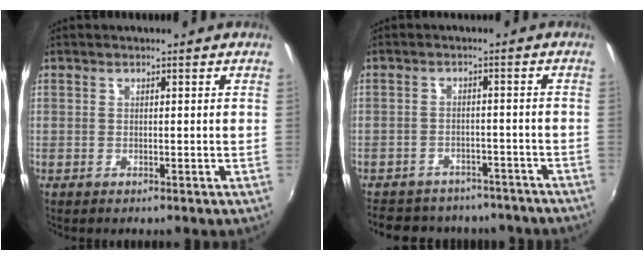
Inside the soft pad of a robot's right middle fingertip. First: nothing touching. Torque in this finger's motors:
{"motor_torque": [0.72, -1.41, 0.23, 0.11]}